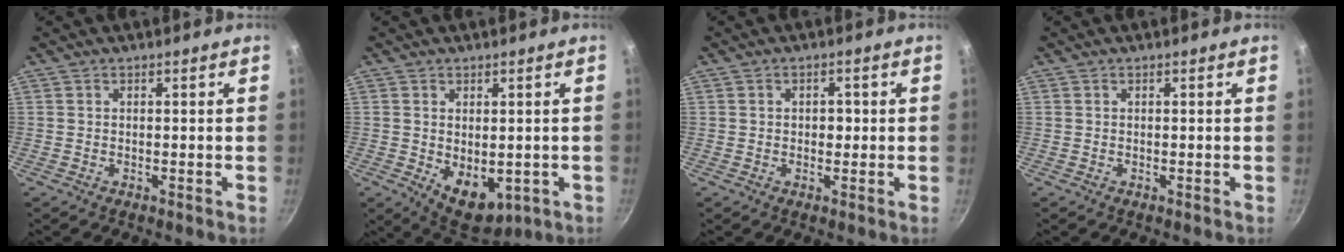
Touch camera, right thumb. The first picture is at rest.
{"total": 8.7, "force": [-1.1, 5.7, 6.5], "torque": [-0.076, -0.015, 0.004]}
{"total": 2.3, "force": [0.1, 1.7, 1.6], "torque": [-0.015, 0.003, 0.000]}
{"total": 0.0}